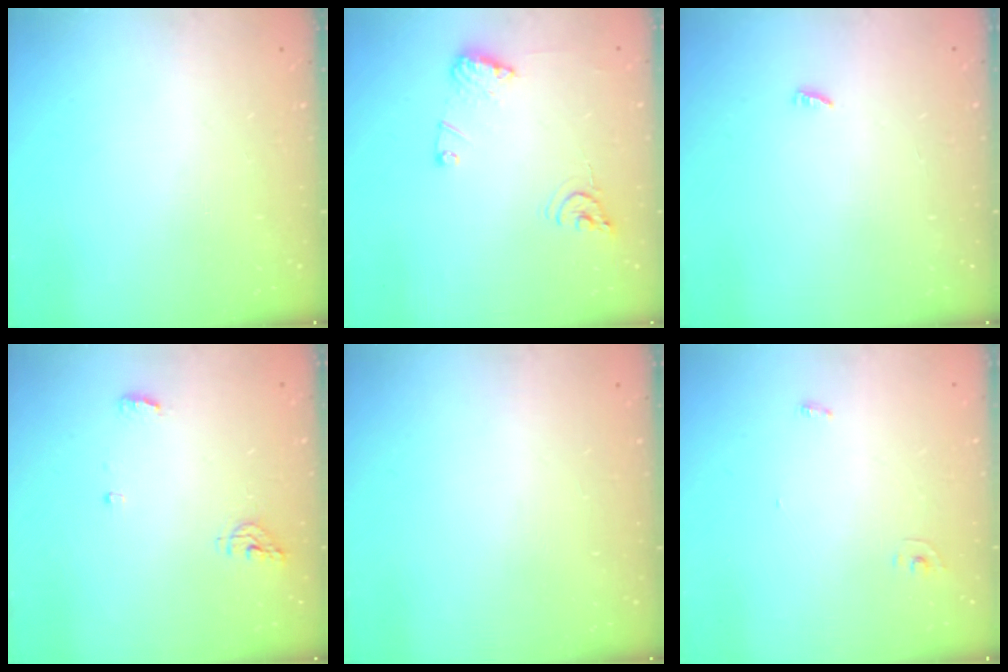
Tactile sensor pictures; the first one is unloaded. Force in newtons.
{"total": 11.2, "press": 11.1, "slide": 1.1}
{"total": 1.9, "press": 1.9, "slide": 0.3}
{"total": 9.0, "press": 5.9, "slide": 6.9}
{"total": 0.8, "press": 0.8, "slide": 0.1}
{"total": 2.4, "press": 2.4, "slide": 0.2}